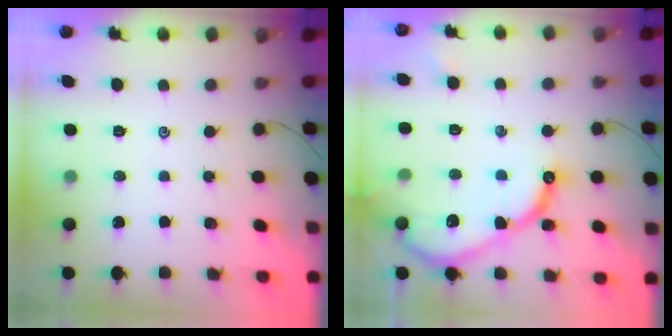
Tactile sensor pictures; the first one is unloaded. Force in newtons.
{"total": 13.4, "press": 13.4, "slide": 1.0}